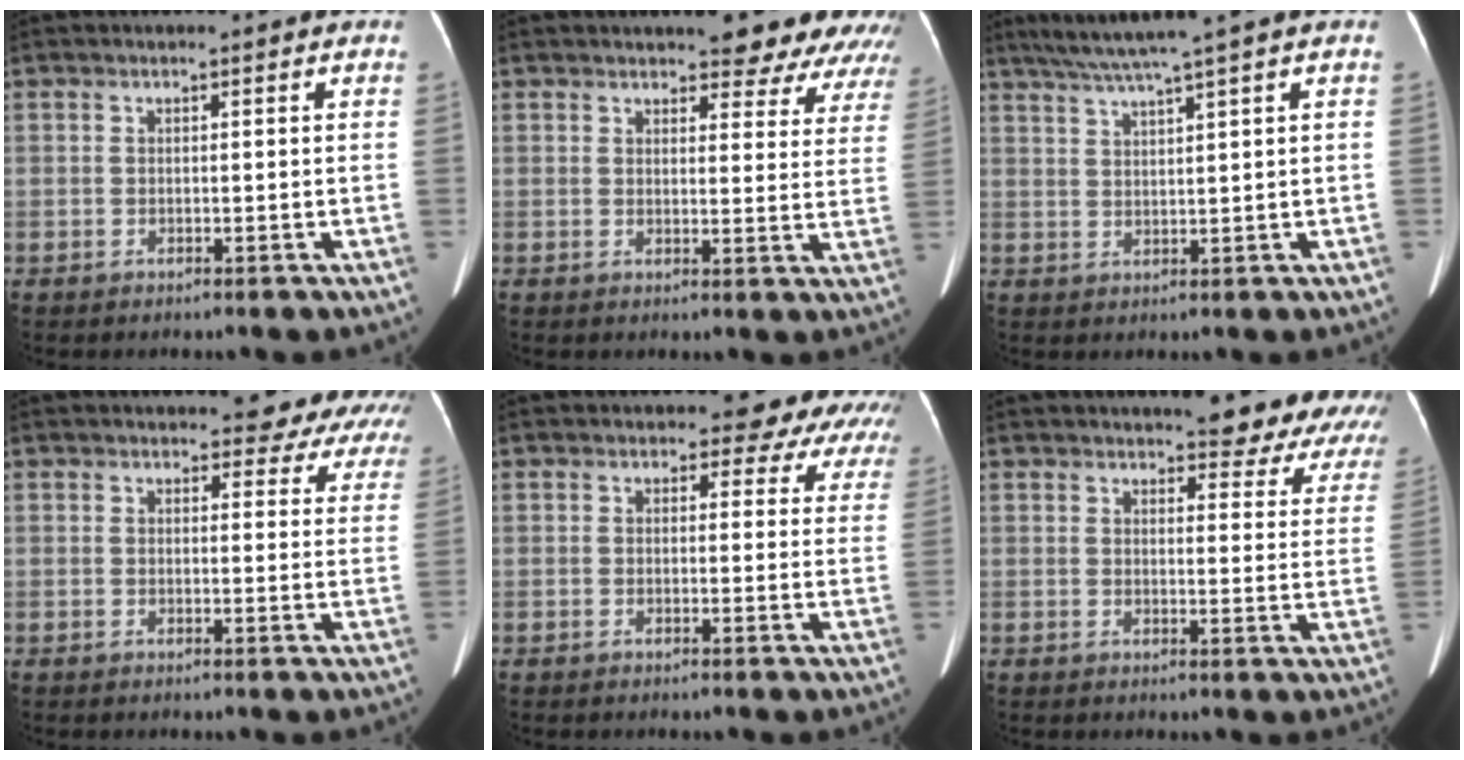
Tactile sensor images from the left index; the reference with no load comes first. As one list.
[{"total": 12.6, "force": [11.4, 3.1, 4.2], "torque": [-0.017, -0.023, 0.106]}, {"total": 6.3, "force": [4.8, -1.6, 3.8], "torque": [-0.068, 0.013, 0.087]}, {"total": 9.9, "force": [9.3, 2.7, 1.7], "torque": [0.011, -0.019, 0.075]}, {"total": 8.3, "force": [7.4, 3.6, 1.3], "torque": [0.020, -0.010, 0.052]}, {"total": 14.6, "force": [13.7, 2.6, 4.2], "torque": [-0.024, -0.040, 0.133]}]